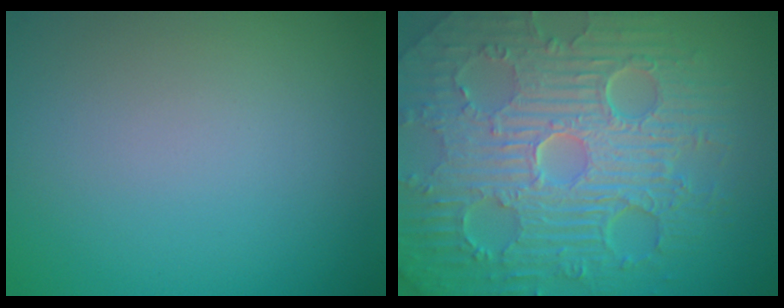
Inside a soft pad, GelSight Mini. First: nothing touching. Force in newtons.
{"total": 11.8, "press": 7.5, "slide": 9.0}